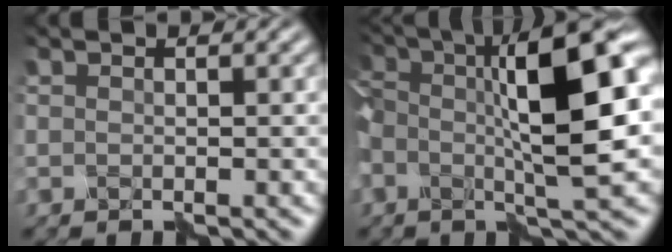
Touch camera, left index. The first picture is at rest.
{"total": 11.8, "force": [0.2, 3.3, 11.3], "torque": [-0.187, 0.011, -0.003]}